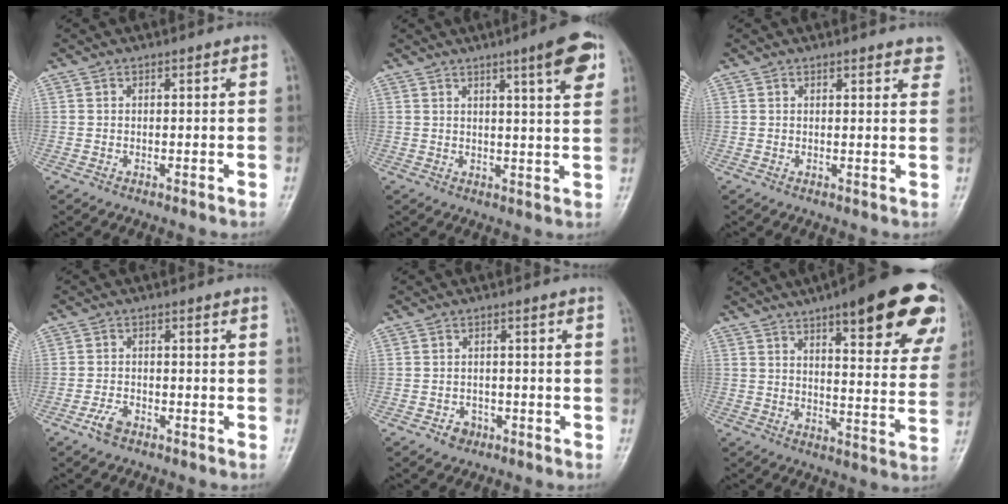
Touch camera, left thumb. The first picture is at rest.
{"total": 8.2, "force": [4.4, 1.0, 6.9], "torque": [-0.088, -0.018, 0.058]}
{"total": 4.1, "force": [3.4, 1.2, 2.1], "torque": [-0.005, -0.009, 0.031]}
{"total": 3.0, "force": [-2.0, 1.4, 1.6], "torque": [-0.036, 0.011, -0.037]}
{"total": 2.6, "force": [-1.4, 2.0, 0.7], "torque": [0.000, 0.014, -0.020]}
{"total": 24.3, "force": [14.2, 6.6, 18.6], "torque": [-0.209, -0.039, 0.175]}